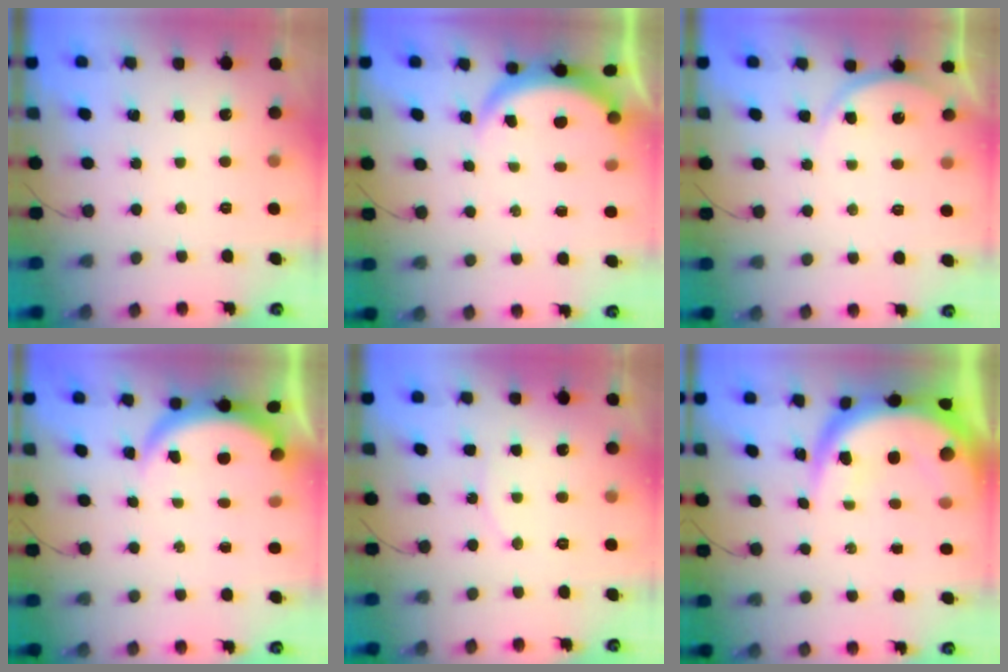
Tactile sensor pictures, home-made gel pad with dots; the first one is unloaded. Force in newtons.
{"total": 4.0, "press": 4.0, "slide": 0.4}
{"total": 5.9, "press": 5.9, "slide": 0.7}
{"total": 3.9, "press": 3.9, "slide": 0.1}
{"total": 5.0, "press": 5.0, "slide": 0.6}
{"total": 12.1, "press": 12.0, "slide": 1.2}